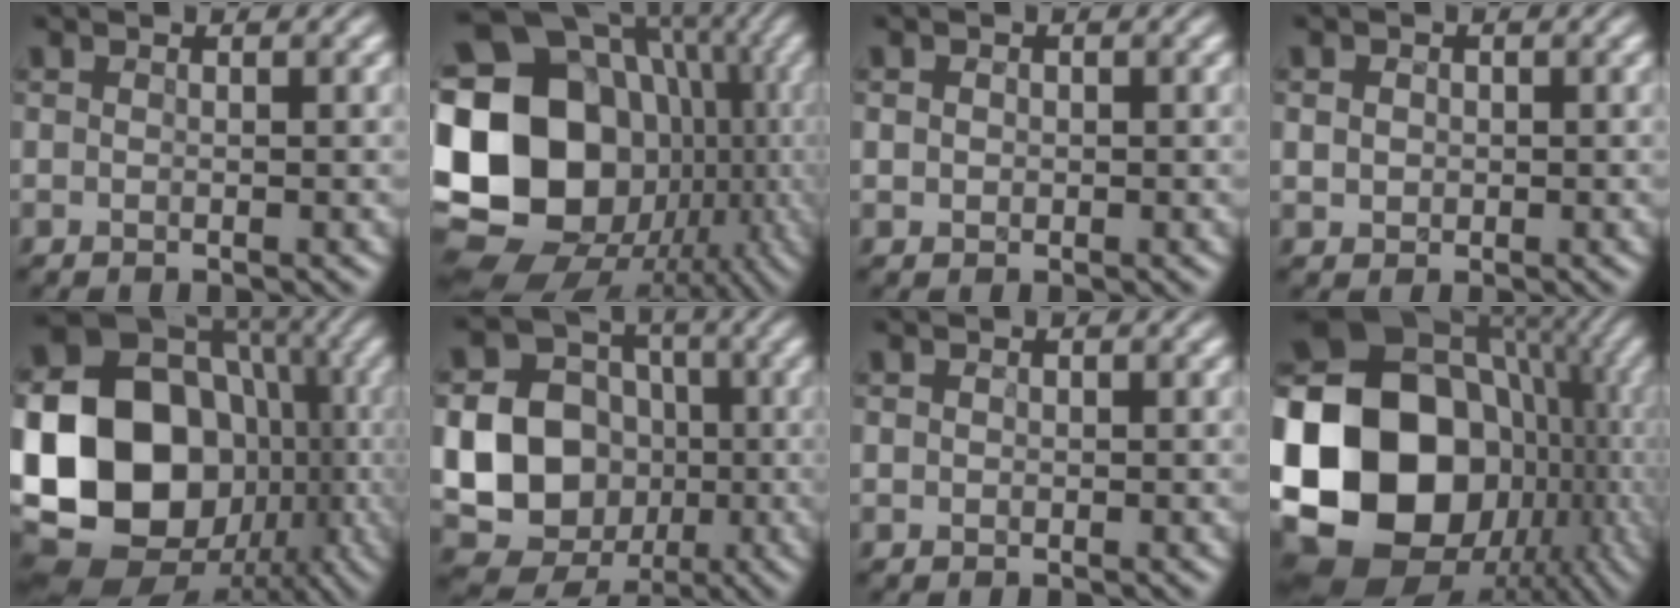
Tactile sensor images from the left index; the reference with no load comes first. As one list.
[{"total": 22.7, "force": [-0.6, 19.3, 12.0], "torque": [-0.240, 0.022, -0.034]}, {"total": 1.7, "force": [0.6, 1.5, 0.7], "torque": [0.010, 0.017, -0.010]}, {"total": 2.5, "force": [0.7, 2.2, 1.0], "torque": [-0.002, 0.021, -0.007]}, {"total": 22.9, "force": [-2.1, 19.6, 11.6], "torque": [-0.230, 0.006, -0.063]}, {"total": 14.3, "force": [-1.8, 13.1, 5.4], "torque": [-0.118, -0.015, -0.036]}, {"total": 0.8, "force": [0.3, 0.7, 0.3], "torque": [0.011, 0.006, -0.005]}, {"total": 20.7, "force": [-1.5, 16.8, 12.0], "torque": [-0.283, 0.002, -0.009]}]